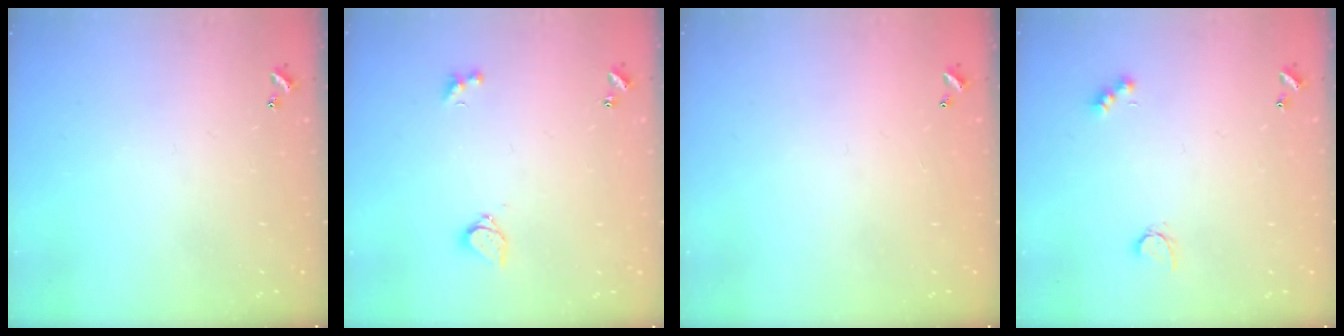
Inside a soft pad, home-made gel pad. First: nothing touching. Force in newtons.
{"total": 2.9, "press": 2.8, "slide": 0.7}
{"total": 2.8, "press": 2.8, "slide": 0.1}
{"total": 4.0, "press": 3.9, "slide": 0.9}